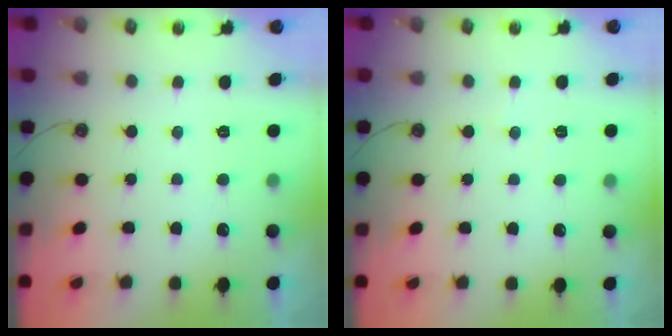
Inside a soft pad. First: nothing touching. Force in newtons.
{"total": 2.1, "press": 2.1, "slide": 0.4}